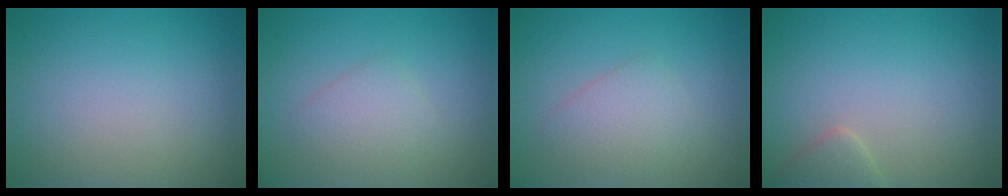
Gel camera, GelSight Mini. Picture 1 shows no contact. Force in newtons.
{"total": 2.1, "press": 2.1, "slide": 0.0}
{"total": 2.5, "press": 2.5, "slide": 0.1}
{"total": 1.8, "press": 1.8, "slide": 0.1}